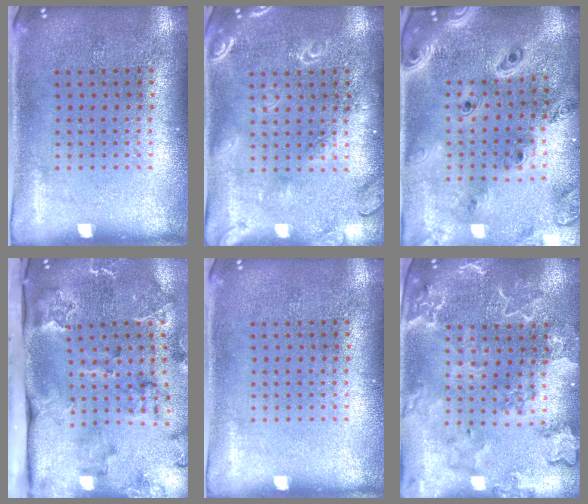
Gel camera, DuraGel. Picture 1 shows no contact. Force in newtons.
{"total": 2.9, "press": 2.9, "slide": 0.4}
{"total": 2.5, "press": 2.2, "slide": 1.2}
{"total": 2.8, "press": 2.4, "slide": 1.5}
{"total": 0.0}
{"total": 2.6, "press": 2.5, "slide": 0.9}